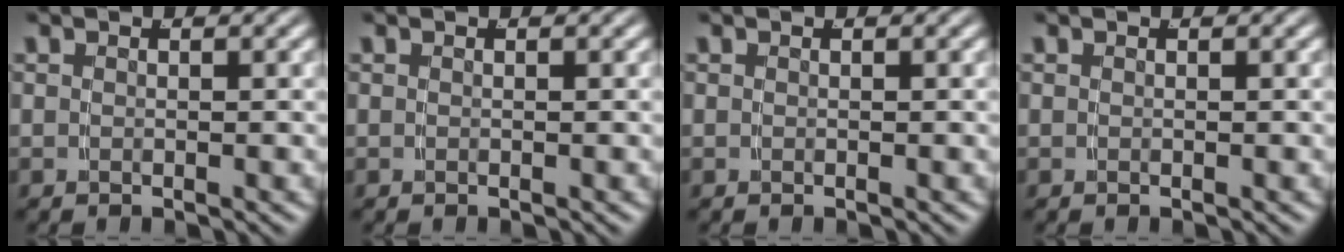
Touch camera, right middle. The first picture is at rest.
{"total": 0.0}
{"total": 0.0}
{"total": 0.0}